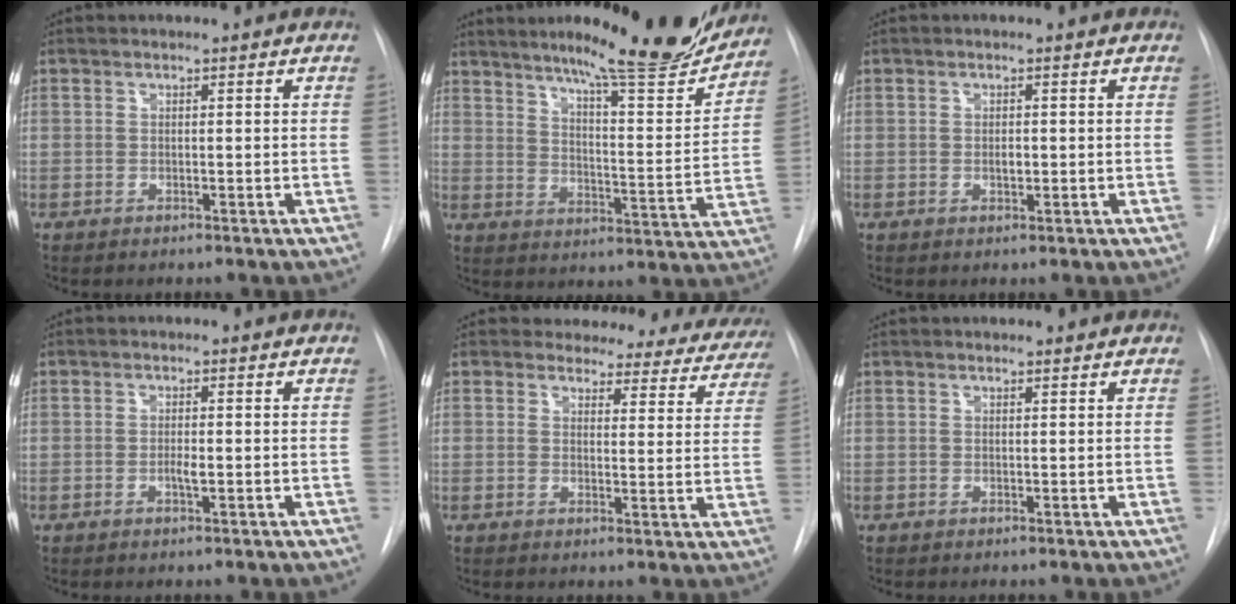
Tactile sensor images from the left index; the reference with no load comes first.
{"total": 19.0, "force": [16.5, 1.4, 9.2], "torque": [-0.127, -0.043, 0.222]}
{"total": 1.0, "force": [0.0, 0.5, 0.9], "torque": [-0.017, 0.000, 0.000]}
{"total": 1.4, "force": [-0.3, 0.3, 1.3], "torque": [-0.026, -0.001, -0.006]}
{"total": 17.6, "force": [16.3, 6.0, 2.8], "torque": [-0.006, -0.053, 0.159]}
{"total": 1.9, "force": [1.8, 0.4, 0.3], "torque": [-0.010, 0.016, 0.023]}